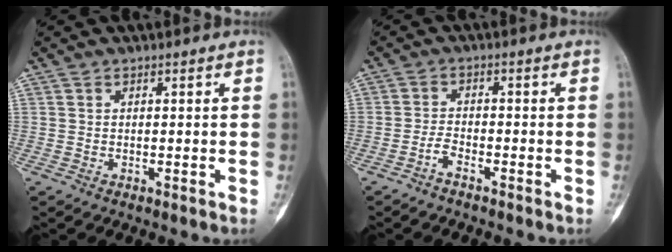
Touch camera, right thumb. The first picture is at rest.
{"total": 2.2, "force": [-1.8, 0.6, 1.1], "torque": [-0.029, 0.017, -0.037]}